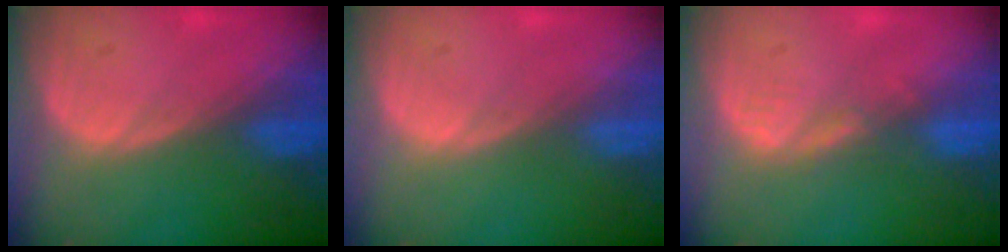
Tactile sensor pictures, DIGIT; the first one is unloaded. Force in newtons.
{"total": 0.0}
{"total": 1.6, "press": 1.6, "slide": 0.2}